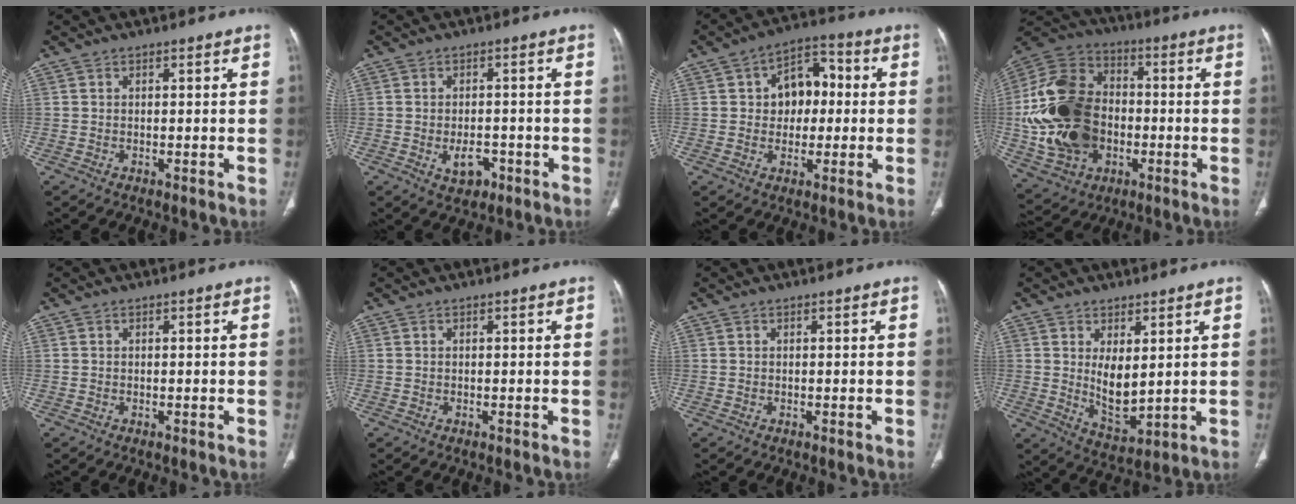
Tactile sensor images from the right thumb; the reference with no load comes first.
{"total": 4.2, "force": [-1.5, 2.7, 2.8], "torque": [-0.033, 0.008, -0.017]}
{"total": 10.0, "force": [0.8, 7.3, 6.8], "torque": [-0.061, 0.027, 0.008]}
{"total": 23.3, "force": [-2.5, 17.2, 15.5], "torque": [-0.299, 0.019, -0.037]}
{"total": 0.0}
{"total": 0.0}
{"total": 0.0}
{"total": 7.1, "force": [1.7, 3.3, 6.0], "torque": [-0.086, -0.029, 0.046]}